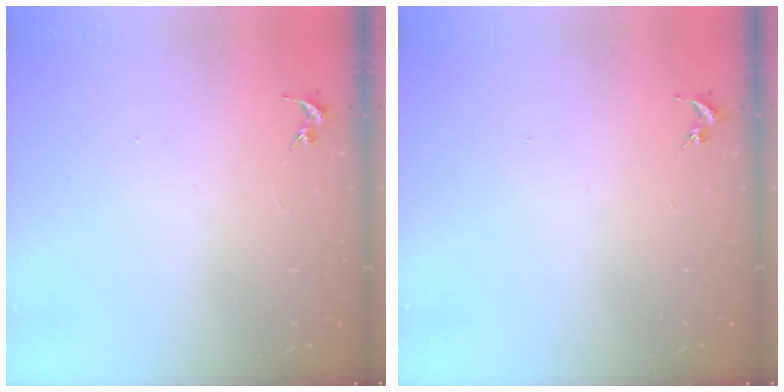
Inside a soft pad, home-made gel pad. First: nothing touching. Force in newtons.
{"total": 0.0}